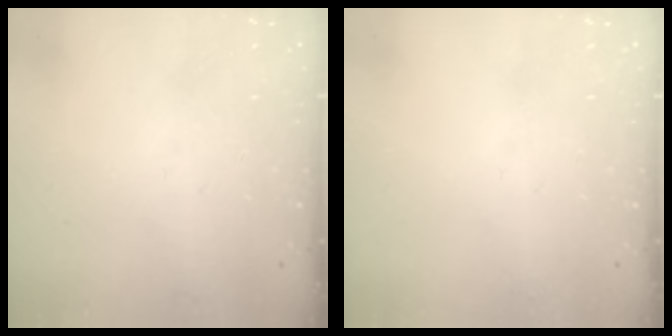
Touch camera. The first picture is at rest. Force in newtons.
{"total": 0.0}